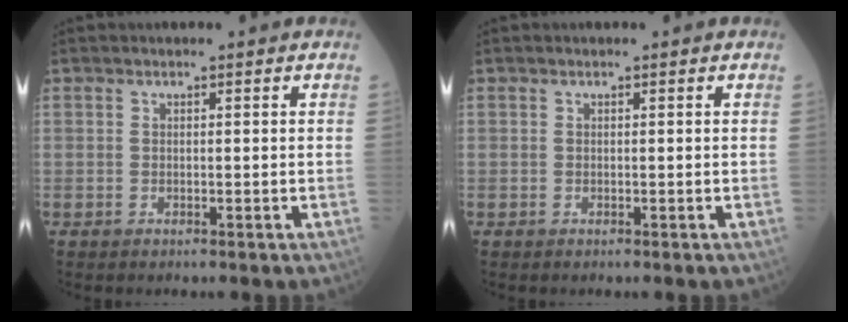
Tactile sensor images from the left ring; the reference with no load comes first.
{"total": 0.0}